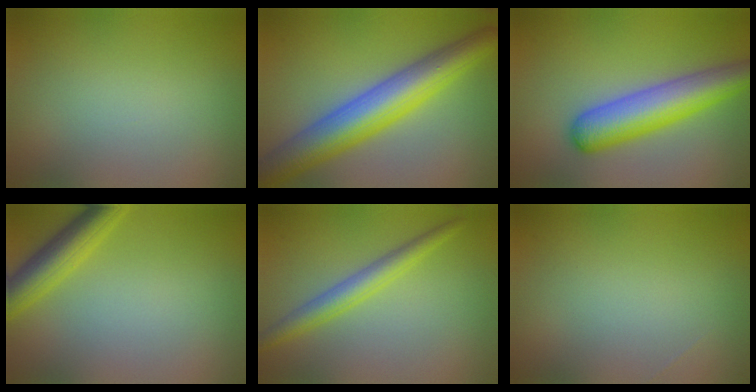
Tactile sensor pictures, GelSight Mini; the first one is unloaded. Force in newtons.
{"total": 8.5, "press": 8.5, "slide": 0.2}
{"total": 6.6, "press": 6.6, "slide": 0.2}
{"total": 4.2, "press": 4.2, "slide": 0.2}
{"total": 2.9, "press": 2.9, "slide": 0.1}
{"total": 0.0}